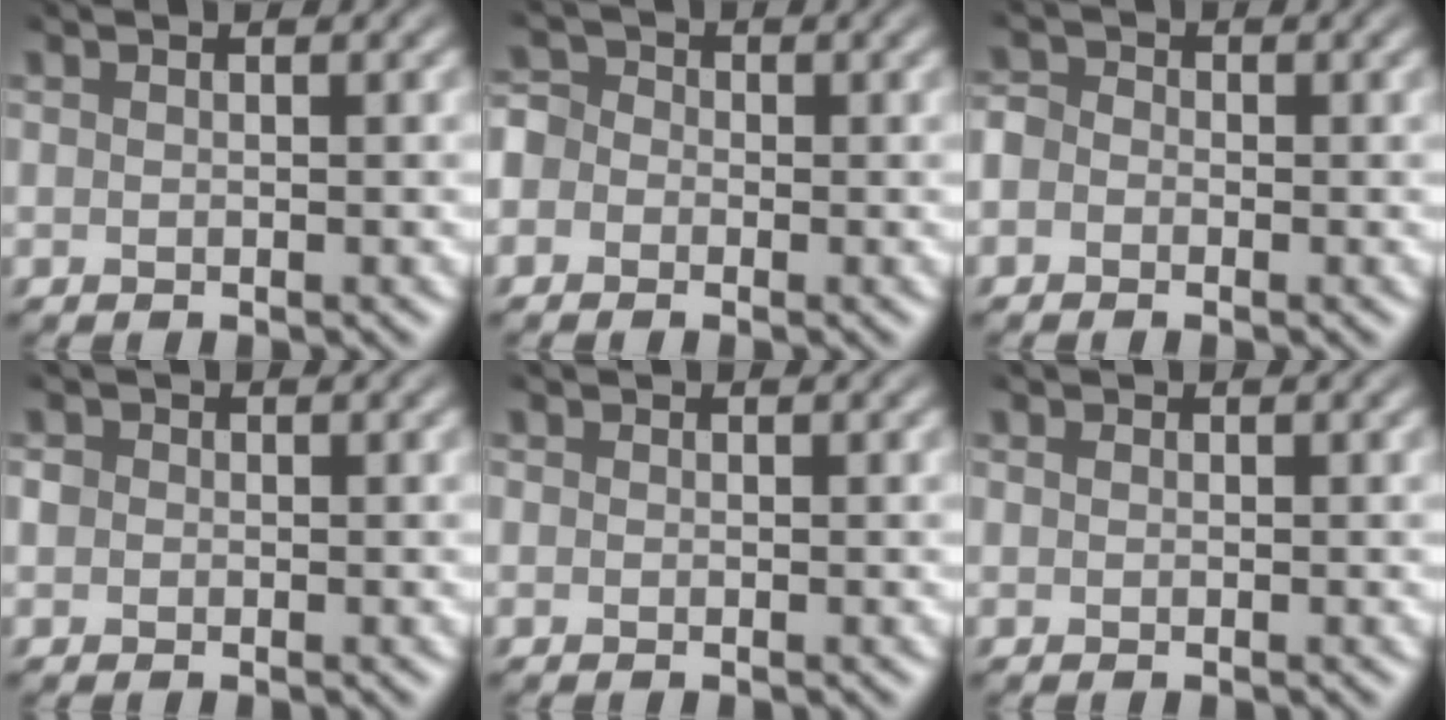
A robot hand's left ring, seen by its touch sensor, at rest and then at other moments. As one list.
[{"total": 3.6, "force": [-2.9, 0.5, -2.1], "torque": [0.028, -0.012, -0.041]}, {"total": 3.3, "force": [-2.7, -0.3, -1.9], "torque": [0.011, -0.015, -0.038]}, {"total": 2.3, "force": [-1.5, -0.6, -1.7], "torque": [0.007, -0.010, -0.012]}, {"total": 2.4, "force": [-1.2, -1.2, -1.7], "torque": [0.011, -0.016, -0.006]}, {"total": 2.4, "force": [-1.2, -1.2, -1.7], "torque": [0.008, -0.014, -0.004]}]